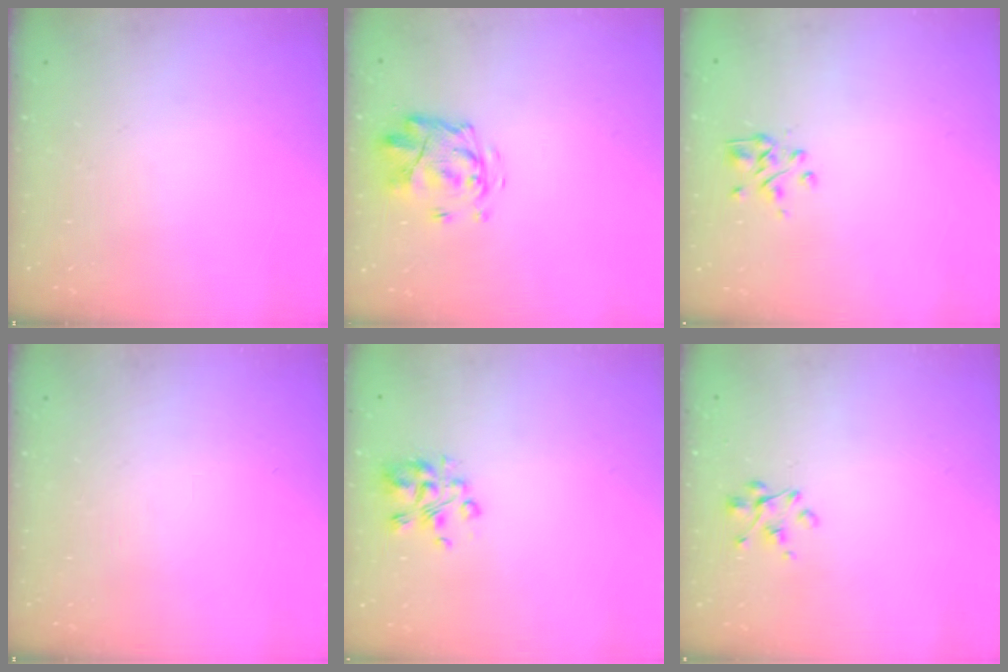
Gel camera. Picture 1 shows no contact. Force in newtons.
{"total": 3.7, "press": 3.3, "slide": 1.6}
{"total": 2.2, "press": 2.0, "slide": 1.0}
{"total": 0.0}
{"total": 5.5, "press": 5.4, "slide": 0.9}
{"total": 2.4, "press": 2.3, "slide": 0.8}